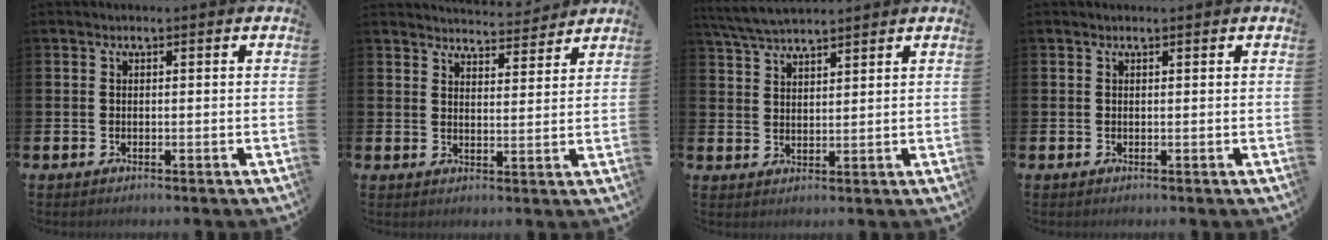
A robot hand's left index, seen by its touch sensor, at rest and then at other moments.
{"total": 4.6, "force": [4.6, 0.3, 0.0], "torque": [-0.003, -0.033, 0.081]}
{"total": 5.1, "force": [4.9, 0.5, 1.3], "torque": [-0.045, -0.013, 0.090]}
{"total": 0.0}